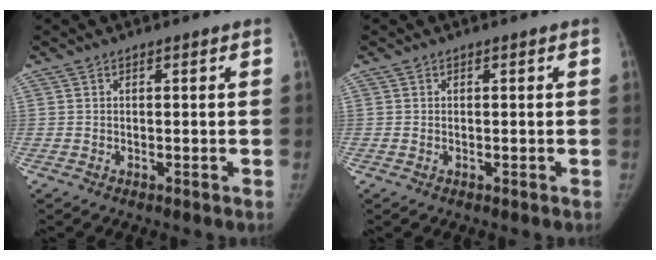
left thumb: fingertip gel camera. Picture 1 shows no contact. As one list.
[{"total": 0.0}]